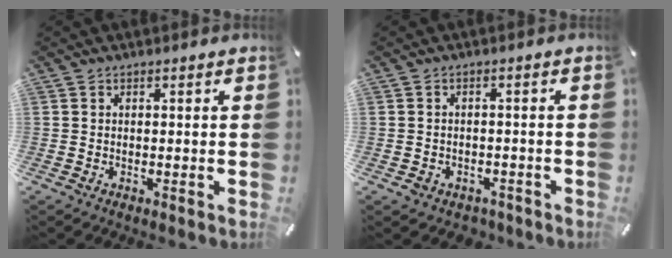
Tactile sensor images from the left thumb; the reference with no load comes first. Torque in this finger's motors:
{"motor_torque": [-0.39, 0.41, -0.13, 0.19, -0.03]}